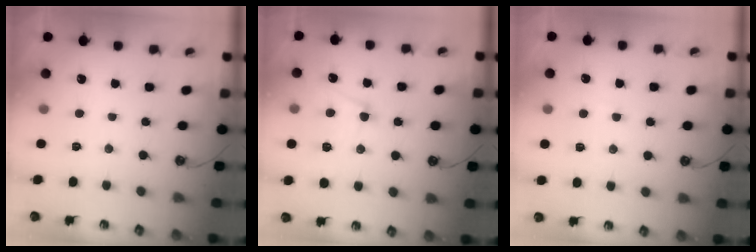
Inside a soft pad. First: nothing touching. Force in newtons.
{"total": 7.0, "press": 7.0, "slide": 0.8}
{"total": 0.7, "press": 0.6, "slide": 0.4}